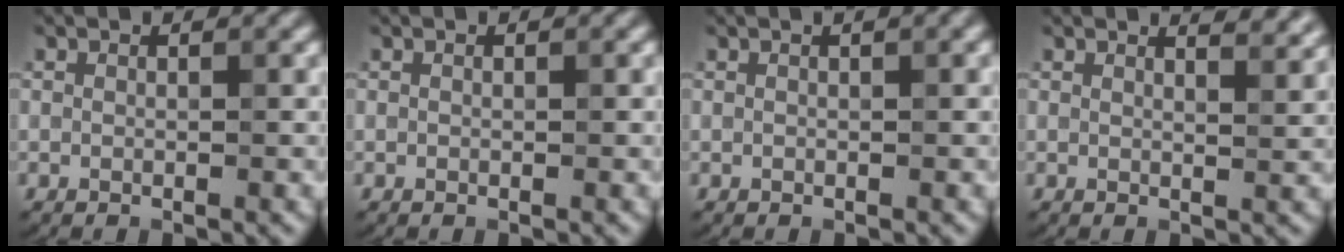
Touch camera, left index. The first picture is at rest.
{"total": 0.0}
{"total": 1.0, "force": [0.4, 0.2, 1.0], "torque": [-0.016, 0.004, 0.002]}
{"total": 3.1, "force": [2.5, 0.9, 1.4], "torque": [-0.006, 0.008, 0.021]}